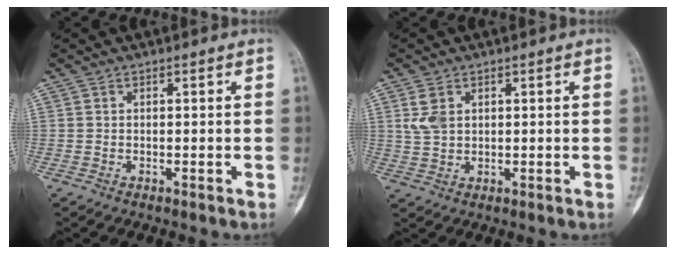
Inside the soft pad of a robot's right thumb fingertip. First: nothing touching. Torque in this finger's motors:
{"motor_torque": [-0.09, 0.13, 0.28, 0.04, 0.08]}